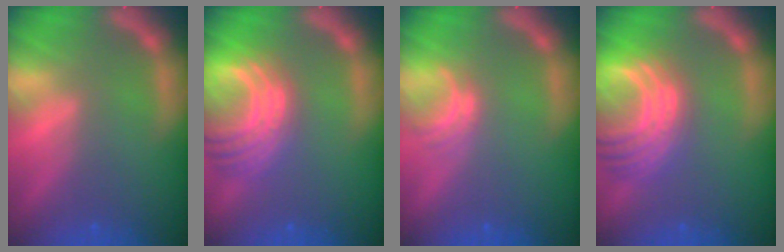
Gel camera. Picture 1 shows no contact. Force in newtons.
{"total": 9.0}
{"total": 2.0}
{"total": 10.0}